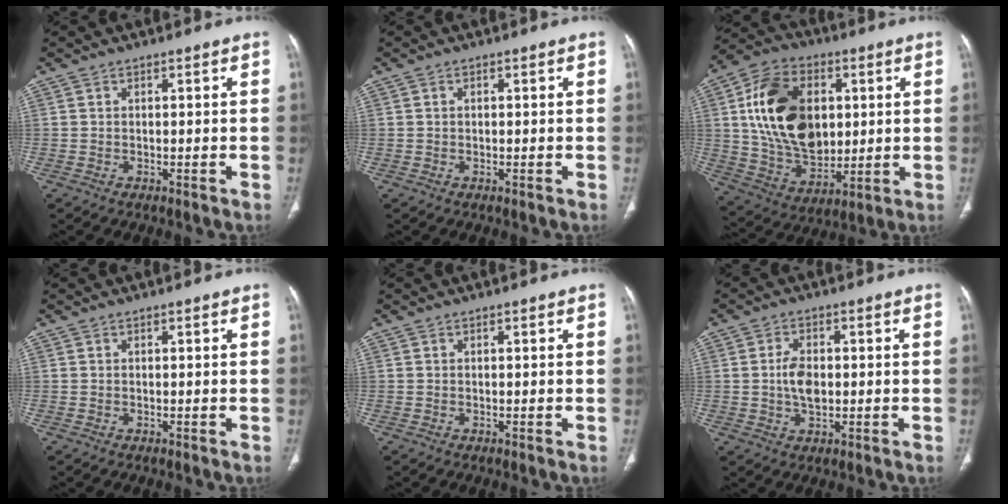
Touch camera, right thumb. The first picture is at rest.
{"total": 0.5, "force": [0.1, 0.4, 0.3], "torque": [-0.004, 0.002, -0.001]}
{"total": 21.2, "force": [3.9, 14.4, 15.1], "torque": [-0.240, -0.008, 0.079]}
{"total": 0.0}
{"total": 0.0}
{"total": 5.2, "force": [0.0, 3.1, 4.2], "torque": [-0.073, 0.002, 0.000]}